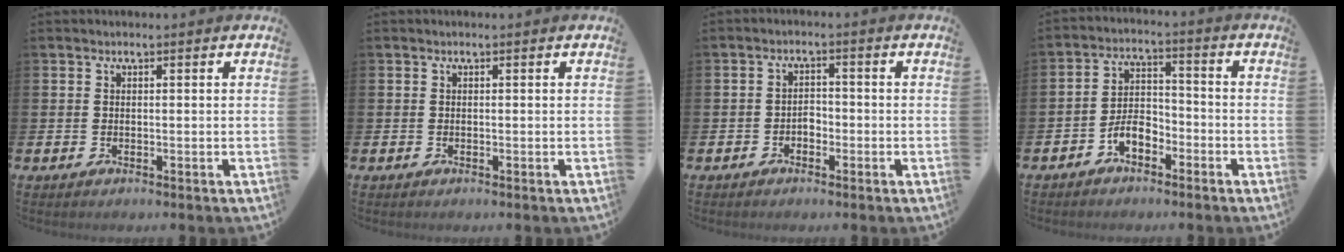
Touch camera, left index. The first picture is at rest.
{"total": 0.0}
{"total": 1.8, "force": [-1.2, 1.2, 0.6], "torque": [-0.009, 0.003, -0.027]}
{"total": 4.5, "force": [-2.9, 2.4, 2.6], "torque": [-0.044, 0.015, -0.055]}